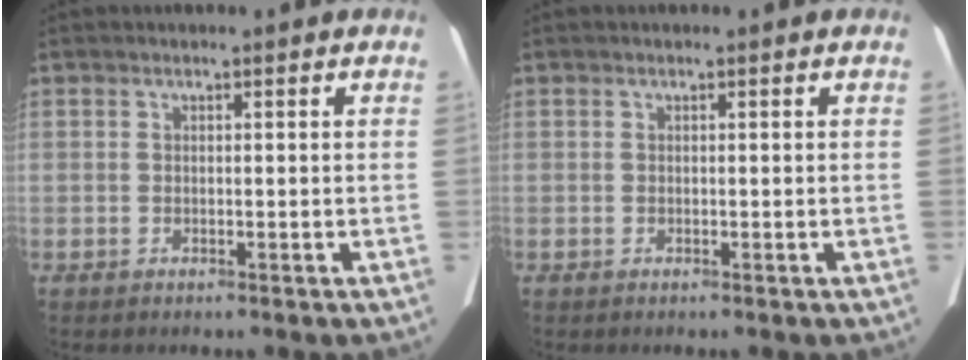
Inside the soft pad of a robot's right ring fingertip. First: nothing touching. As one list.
[{"total": 0.0}]